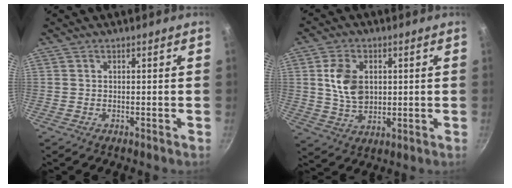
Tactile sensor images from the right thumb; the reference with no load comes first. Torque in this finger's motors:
{"motor_torque": [0.12, 0.15, 0.08, -0.06, 0.12]}